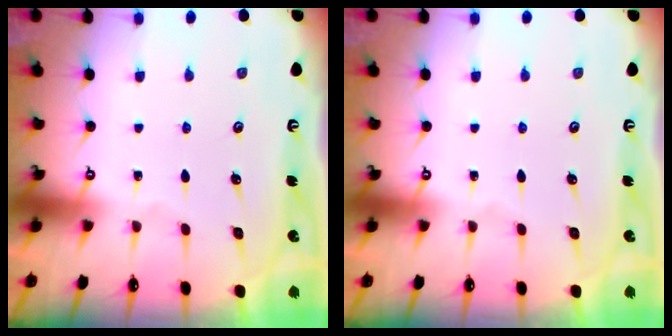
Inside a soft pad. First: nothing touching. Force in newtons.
{"total": 0.0}